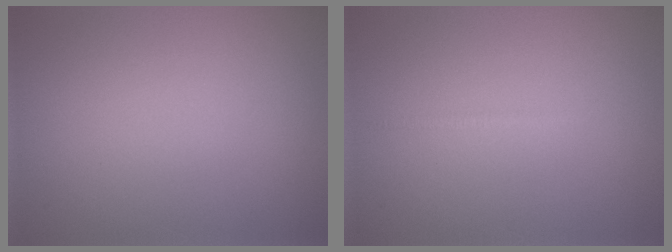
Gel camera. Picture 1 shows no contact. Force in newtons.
{"total": 0.6, "press": 0.6, "slide": 0.1}